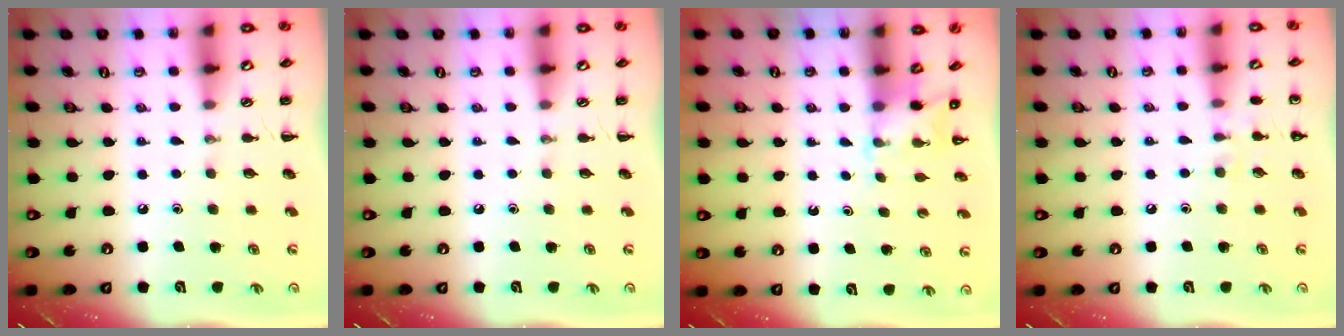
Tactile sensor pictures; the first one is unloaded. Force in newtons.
{"total": 0.0}
{"total": 3.0, "press": 2.8, "slide": 1.0}
{"total": 6.6, "press": 6.3, "slide": 1.9}